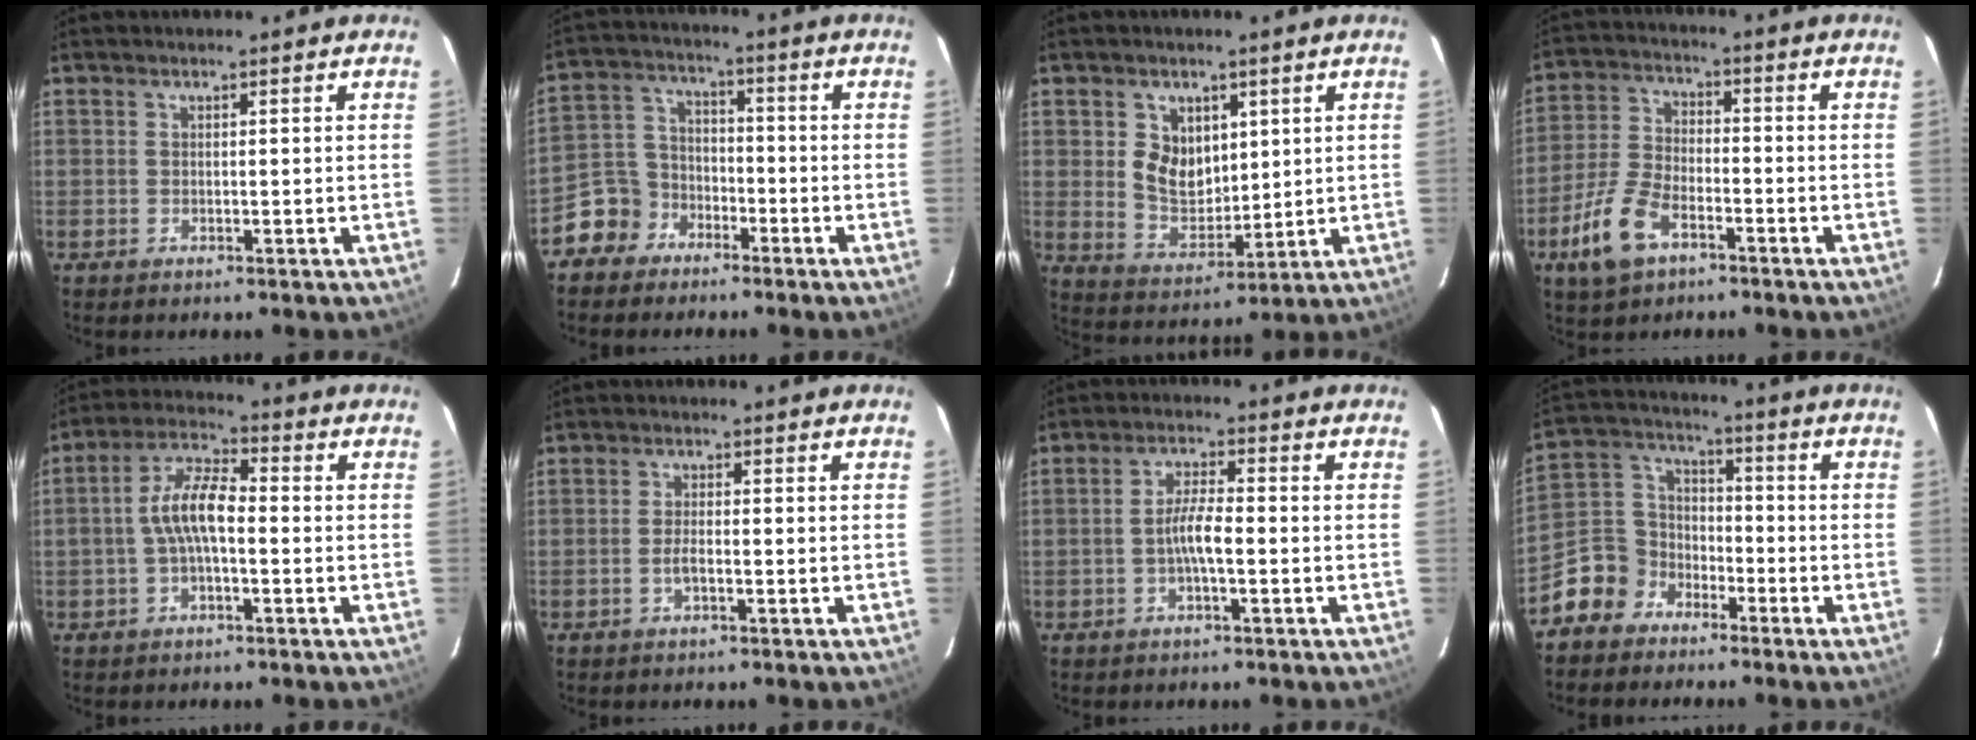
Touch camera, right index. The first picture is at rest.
{"total": 7.7, "force": [-5.1, 5.7, 0.6], "torque": [-0.024, 0.034, -0.103]}
{"total": 8.5, "force": [2.5, 6.4, 4.9], "torque": [-0.091, 0.004, 0.062]}
{"total": 10.5, "force": [-5.8, 5.3, 7.0], "torque": [-0.159, 0.001, -0.111]}
{"total": 7.7, "force": [-1.3, 2.8, 7.0], "torque": [-0.147, 0.019, -0.026]}
{"total": 2.0, "force": [-1.0, 0.4, 1.6], "torque": [-0.035, 0.000, -0.019]}
{"total": 4.4, "force": [-1.3, 0.7, 4.1], "torque": [-0.082, 0.006, -0.025]}
{"total": 9.1, "force": [-6.0, 6.8, 1.2], "torque": [-0.042, 0.045, -0.124]}